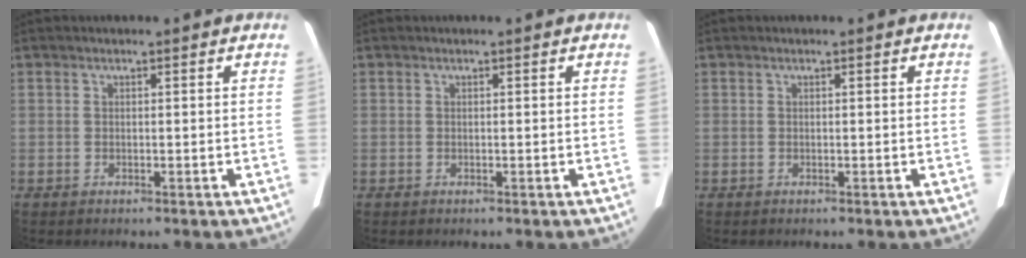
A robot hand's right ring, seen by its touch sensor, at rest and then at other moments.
{"total": 0.0}
{"total": 0.0}